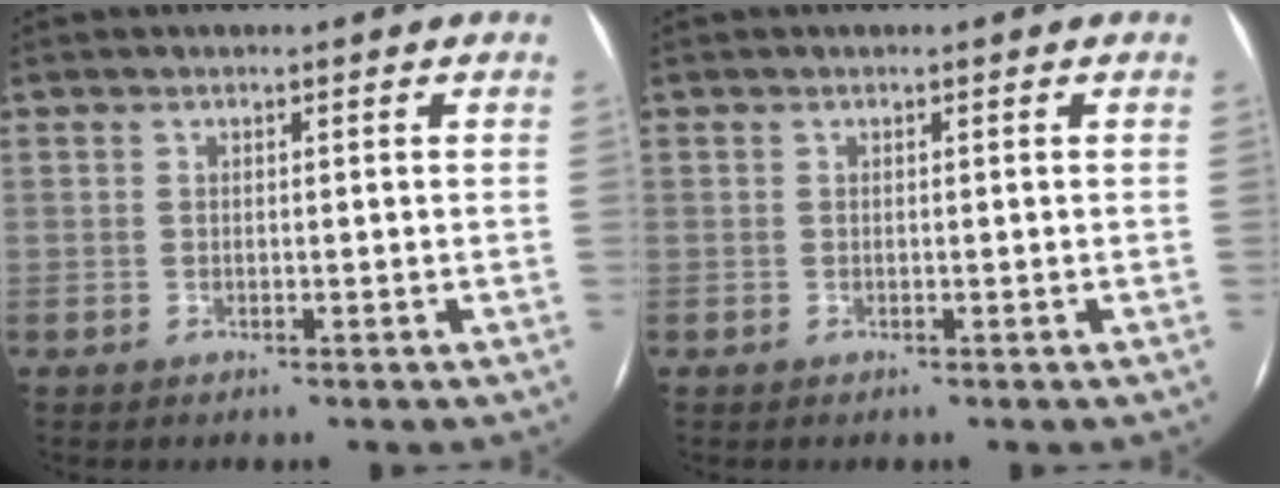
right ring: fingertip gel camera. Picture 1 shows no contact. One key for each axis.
{"total": 0.0}